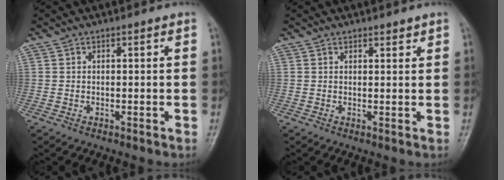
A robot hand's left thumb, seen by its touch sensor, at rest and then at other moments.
{"total": 1.4, "force": [1.1, 0.7, 0.5], "torque": [0.004, -0.007, 0.013]}